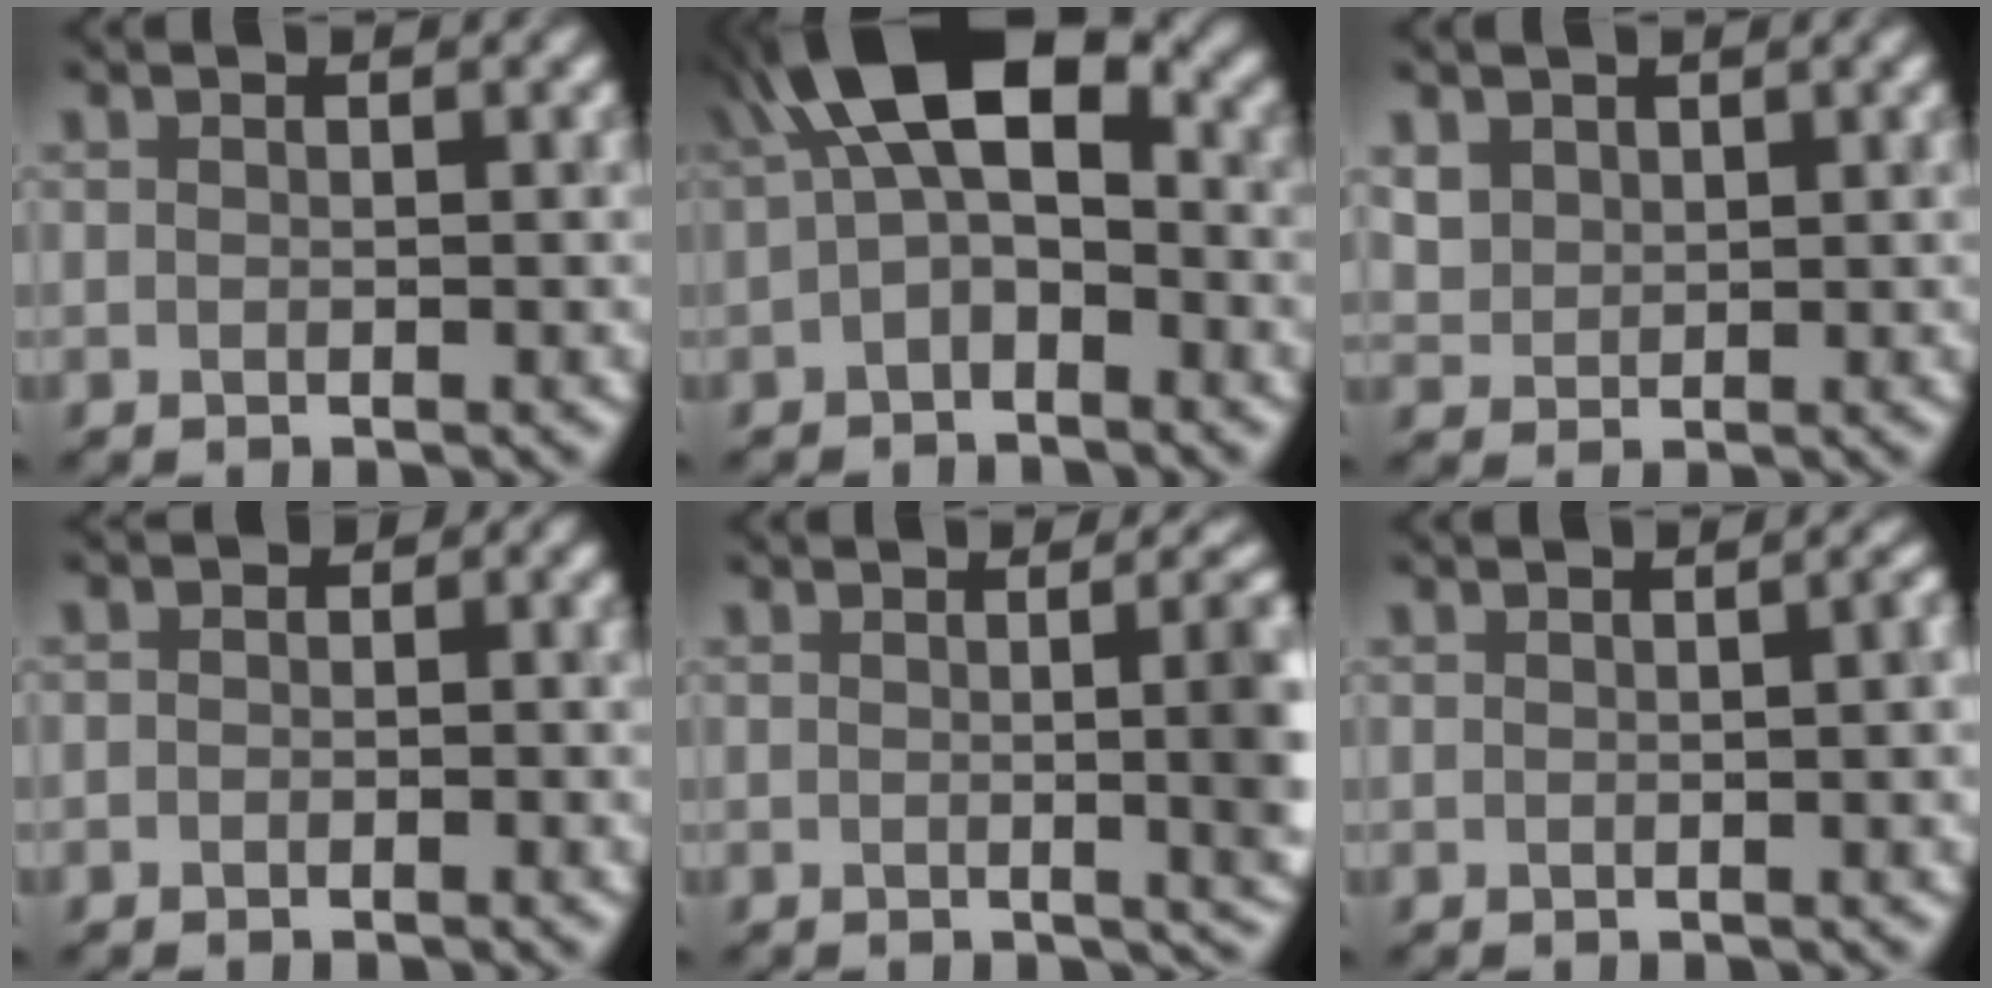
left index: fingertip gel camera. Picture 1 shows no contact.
{"total": 9.4, "force": [1.5, 4.5, 8.1], "torque": [-0.135, 0.037, 0.007]}
{"total": 1.6, "force": [0.8, 1.4, 0.1], "torque": [-0.005, 0.004, 0.020]}
{"total": 1.4, "force": [-0.7, 1.0, 0.7], "torque": [-0.007, 0.002, -0.010]}
{"total": 7.1, "force": [-0.2, 2.8, 6.5], "torque": [-0.046, 0.009, -0.005]}
{"total": 2.7, "force": [-0.1, 1.4, 2.3], "torque": [-0.005, 0.017, -0.012]}